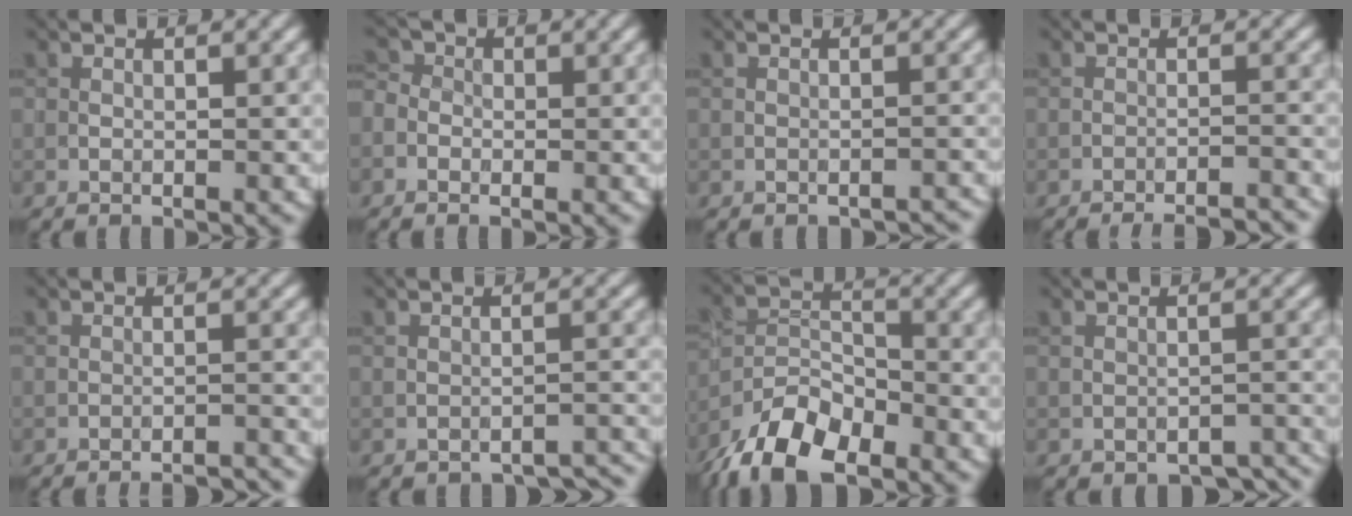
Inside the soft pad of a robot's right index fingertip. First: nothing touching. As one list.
[{"total": 1.7, "force": [-0.5, 1.4, 0.8], "torque": [-0.006, 0.007, -0.020]}, {"total": 1.3, "force": [-1.3, 0.2, 0.1], "torque": [0.005, 0.005, -0.018]}, {"total": 6.6, "force": [-6.2, 1.2, 1.9], "torque": [-0.010, 0.021, -0.077]}, {"total": 4.2, "force": [-4.0, 0.7, 1.1], "torque": [-0.007, 0.017, -0.050]}, {"total": 2.8, "force": [-2.6, 0.8, 0.7], "torque": [-0.006, 0.007, -0.032]}, {"total": 8.6, "force": [-6.0, 4.0, 4.6], "torque": [-0.086, -0.001, -0.121]}, {"total": 3.1, "force": [-2.3, 1.5, 1.5], "torque": [-0.019, -0.001, -0.024]}]